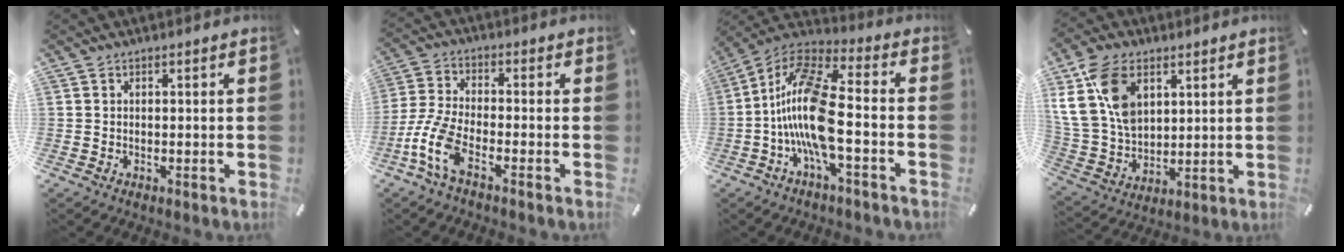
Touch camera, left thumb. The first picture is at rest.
{"total": 9.9, "force": [-4.9, 4.3, 7.4], "torque": [-0.183, -0.004, -0.097]}
{"total": 17.2, "force": [-3.3, 6.3, 15.6], "torque": [-0.330, -0.004, -0.057]}
{"total": 16.3, "force": [6.5, 11.4, 9.6], "torque": [-0.244, -0.008, 0.117]}